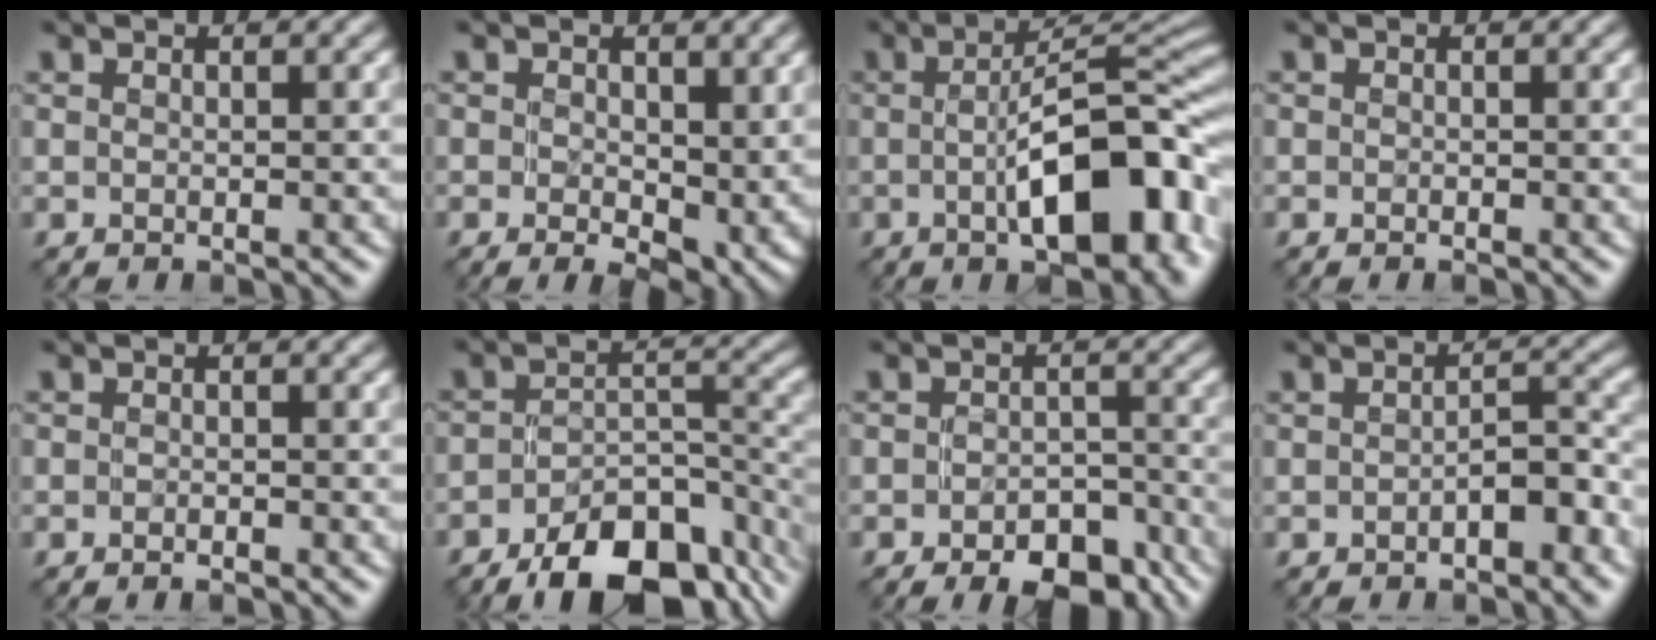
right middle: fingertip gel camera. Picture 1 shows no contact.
{"total": 6.8, "force": [-0.2, 4.0, 5.6], "torque": [-0.086, -0.020, 0.002]}
{"total": 11.5, "force": [-2.6, 3.7, 10.6], "torque": [-0.138, 0.004, -0.042]}
{"total": 0.5, "force": [-0.4, 0.2, 0.2], "torque": [-0.005, -0.002, -0.009]}
{"total": 0.8, "force": [-0.6, 0.2, 0.4], "torque": [-0.008, -0.002, -0.012]}
{"total": 10.9, "force": [-7.5, 4.4, 6.5], "torque": [-0.097, -0.013, -0.119]}
{"total": 6.7, "force": [-4.5, 3.1, 3.9], "torque": [-0.045, -0.012, -0.061]}
{"total": 2.8, "force": [-1.3, 1.0, 2.3], "torque": [-0.036, 0.003, -0.022]}